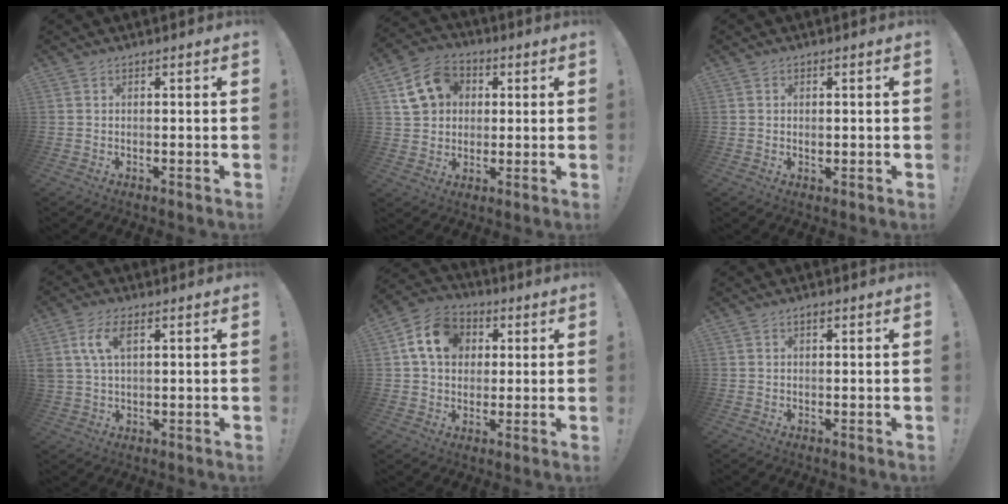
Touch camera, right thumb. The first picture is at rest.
{"total": 12.4, "force": [4.1, 10.4, 5.5], "torque": [-0.084, -0.003, 0.087]}
{"total": 0.9, "force": [0.0, 0.8, 0.4], "torque": [-0.006, 0.002, 0.000]}
{"total": 7.9, "force": [2.8, 4.3, 6.0], "torque": [-0.124, 0.003, 0.051]}
{"total": 13.5, "force": [3.9, 10.7, 7.3], "torque": [-0.114, 0.005, 0.081]}
{"total": 1.0, "force": [0.7, 0.5, 0.6], "torque": [-0.008, -0.002, 0.011]}